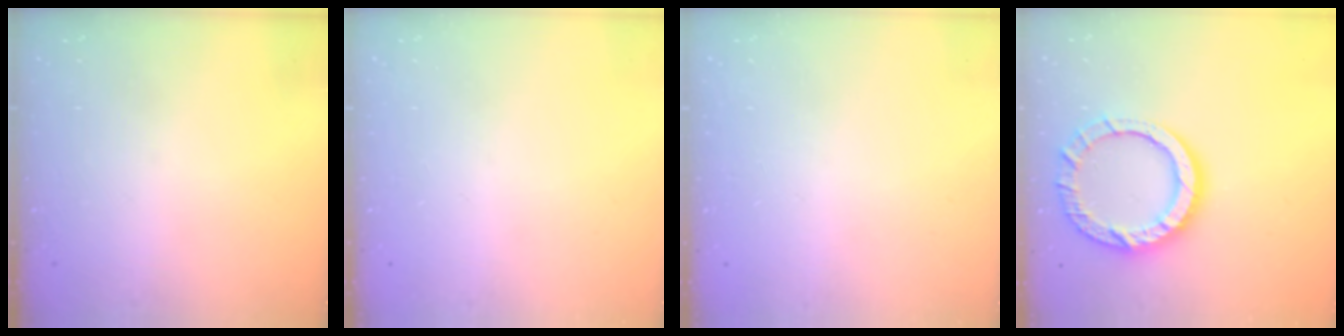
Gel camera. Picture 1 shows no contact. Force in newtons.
{"total": 0.0}
{"total": 2.6, "press": 2.6, "slide": 0.2}
{"total": 14.1, "press": 14.1, "slide": 1.3}